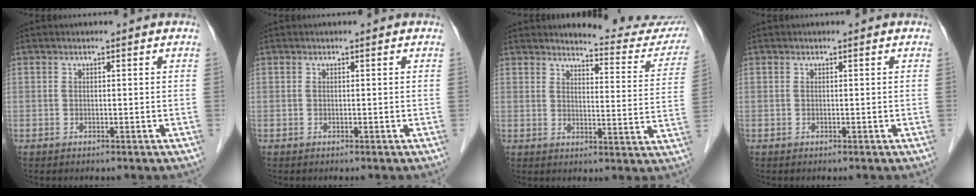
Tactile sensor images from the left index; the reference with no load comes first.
{"total": 0.0}
{"total": 14.2, "force": [13.8, 2.0, 2.5], "torque": [-0.008, -0.072, 0.139]}
{"total": 0.0}